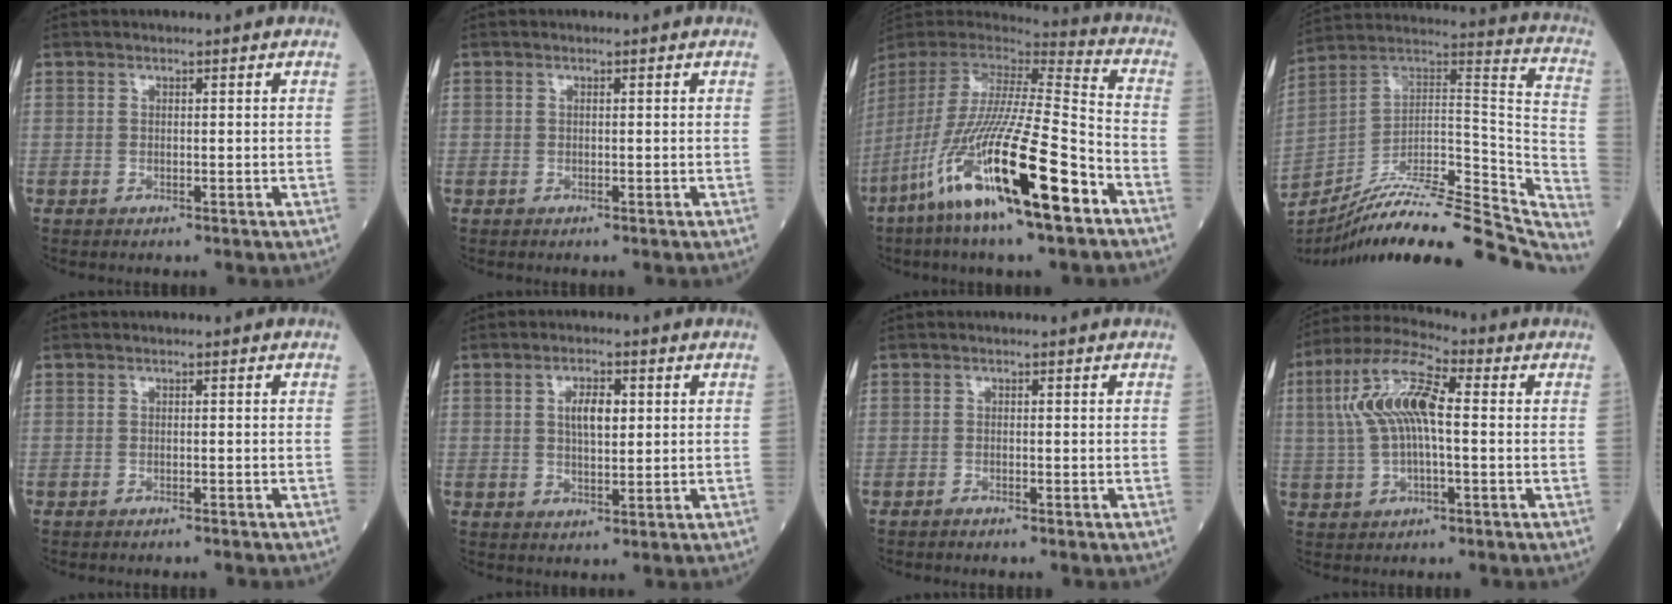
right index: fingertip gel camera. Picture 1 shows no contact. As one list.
[{"total": 0.0}, {"total": 25.0, "force": [-12.9, 2.4, 21.3], "torque": [-0.423, -0.072, -0.244]}, {"total": 32.3, "force": [-28.2, 4.9, 15.0], "torque": [-0.167, -0.002, -0.410]}, {"total": 1.7, "force": [-1.6, 0.0, 0.6], "torque": [-0.012, 0.000, -0.017]}, {"total": 4.4, "force": [1.2, 1.6, 3.9], "torque": [-0.070, 0.004, 0.023]}, {"total": 0.7, "force": [-0.6, 0.0, 0.3], "torque": [-0.011, -0.001, -0.008]}, {"total": 10.7, "force": [1.2, 2.9, 10.2], "torque": [-0.218, 0.029, 0.022]}]